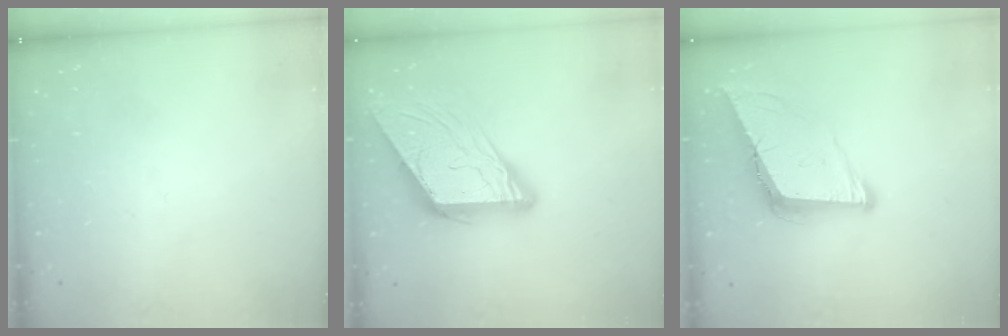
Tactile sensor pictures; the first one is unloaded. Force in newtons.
{"total": 13.1, "press": 13.1, "slide": 1.3}
{"total": 10.3, "press": 9.6, "slide": 3.6}